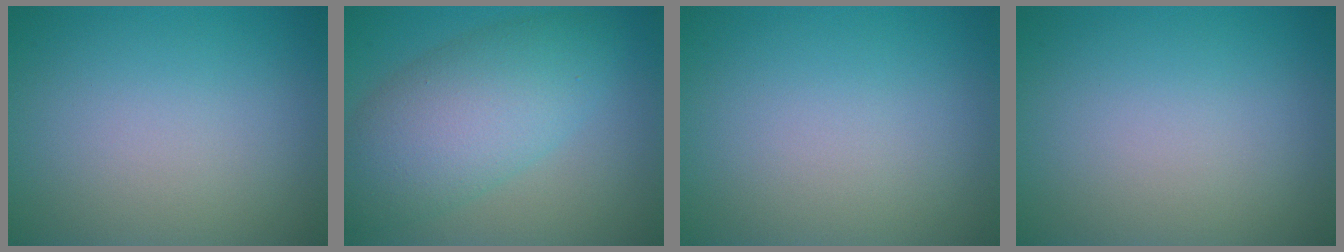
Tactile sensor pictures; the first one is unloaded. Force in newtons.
{"total": 7.5, "press": 7.5, "slide": 0.3}
{"total": 0.0}
{"total": 0.0}